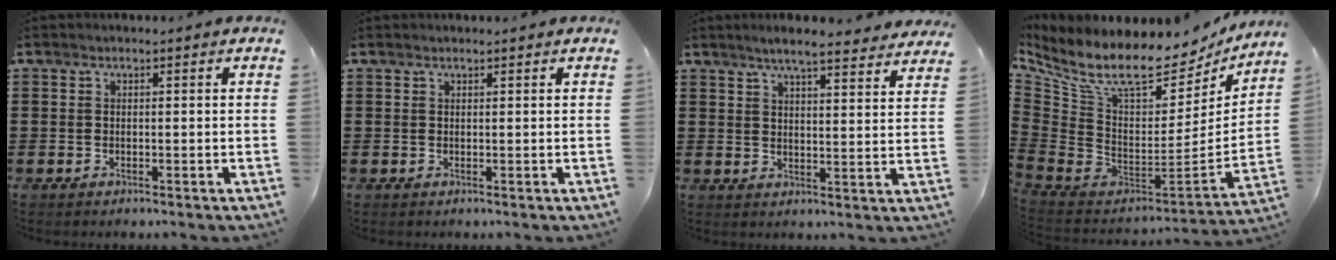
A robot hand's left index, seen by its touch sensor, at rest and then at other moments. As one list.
[{"total": 0.0}, {"total": 5.2, "force": [4.6, 0.1, 2.5], "torque": [-0.064, -0.019, 0.079]}, {"total": 10.3, "force": [7.4, 3.0, 6.5], "torque": [-0.158, -0.077, 0.125]}]